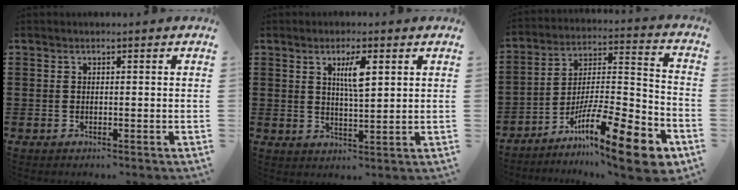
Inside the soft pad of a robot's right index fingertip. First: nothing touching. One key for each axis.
{"total": 4.7, "fx": 1.8, "fy": 1.1, "fz": 4.2, "tx": -0.073, "ty": 0.001, "tz": 0.025}
{"total": 15.8, "fx": -10.9, "fy": 2.4, "fz": 11.2, "tx": -0.175, "ty": 0.031, "tz": -0.190}